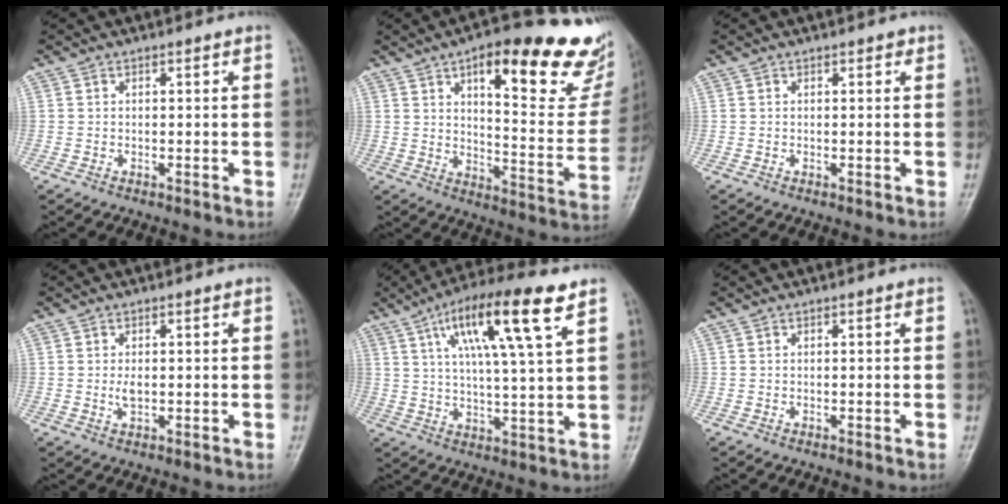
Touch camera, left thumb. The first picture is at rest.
{"total": 25.9, "force": [15.1, 8.2, 19.4], "torque": [-0.215, -0.055, 0.206]}
{"total": 0.7, "force": [0.4, 0.4, 0.3], "torque": [0.000, -0.001, 0.001]}
{"total": 2.2, "force": [0.1, 1.1, 1.9], "torque": [-0.035, -0.003, 0.003]}
{"total": 15.6, "force": [7.6, 2.4, 13.4], "torque": [-0.233, -0.012, 0.128]}
{"total": 0.0}